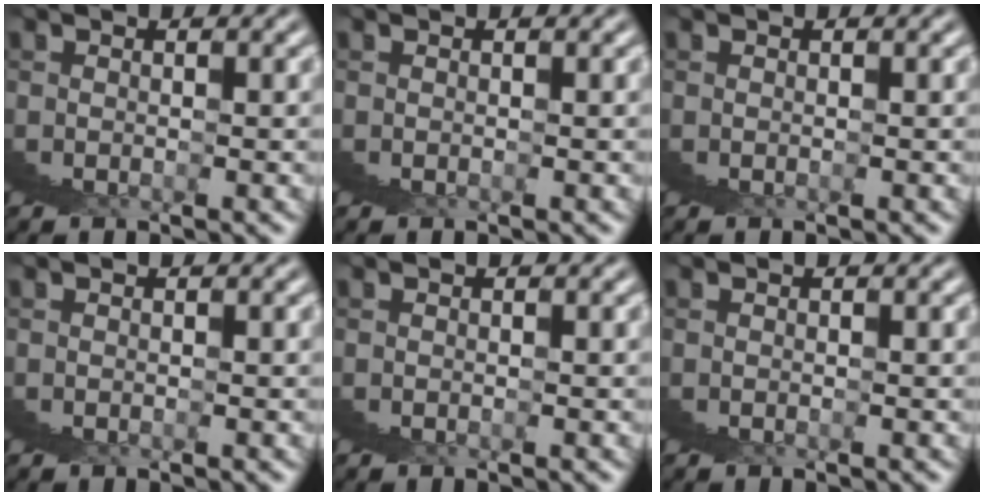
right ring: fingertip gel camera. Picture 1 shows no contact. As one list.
[{"total": 0.0}, {"total": 0.0}, {"total": 0.0}, {"total": 0.0}, {"total": 0.0}]